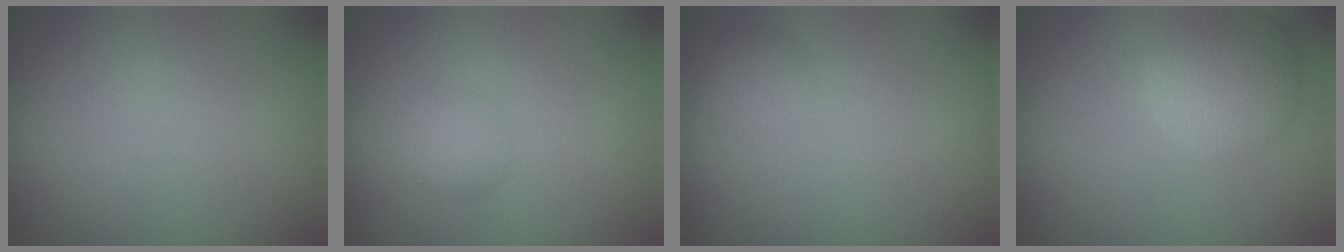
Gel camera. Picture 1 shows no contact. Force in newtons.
{"total": 1.7, "press": 1.7, "slide": 0.0}
{"total": 1.5, "press": 1.5, "slide": 0.1}
{"total": 5.4, "press": 5.4, "slide": 0.3}